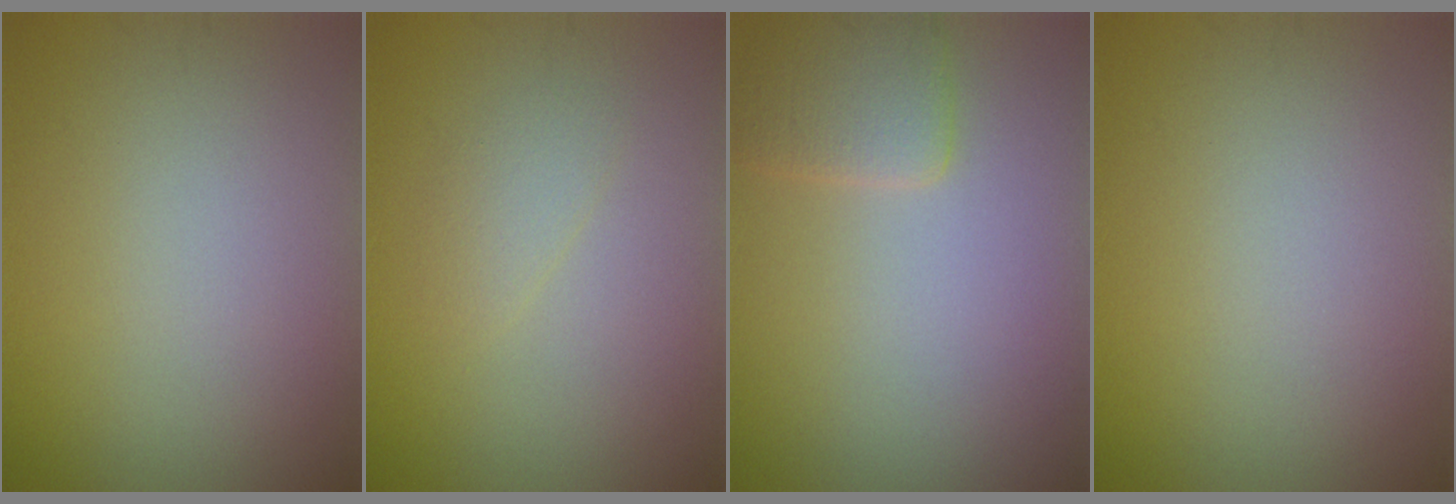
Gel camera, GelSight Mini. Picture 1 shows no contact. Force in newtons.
{"total": 1.3, "press": 1.3, "slide": 0.2}
{"total": 2.4, "press": 2.3, "slide": 0.2}
{"total": 0.0}